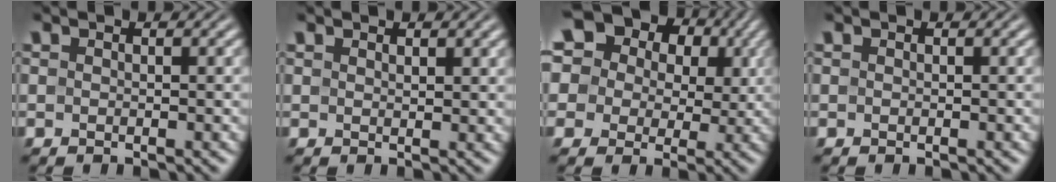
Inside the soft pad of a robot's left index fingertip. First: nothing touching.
{"total": 1.0, "force": [0.8, 0.3, 0.4], "torque": [-0.009, -0.002, 0.016]}
{"total": 19.9, "force": [7.8, 15.9, 9.2], "torque": [-0.200, 0.042, 0.090]}
{"total": 0.0}